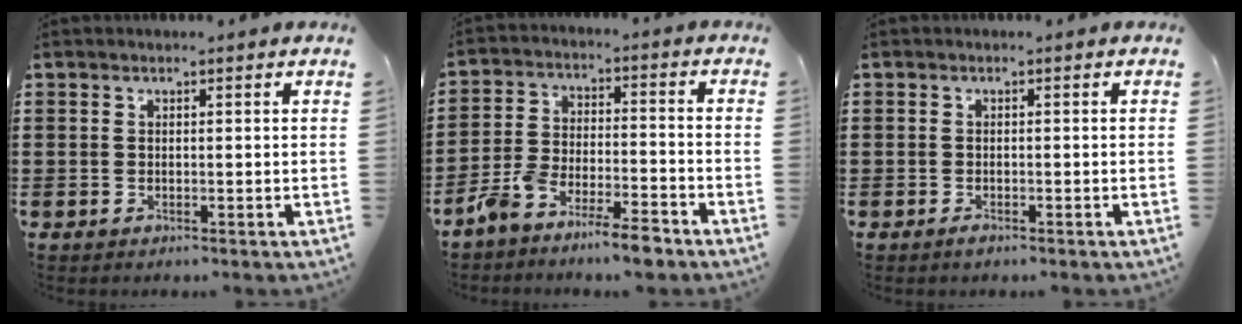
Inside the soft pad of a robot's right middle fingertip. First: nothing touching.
{"total": 7.3, "force": [-6.6, 0.7, 3.1], "torque": [-0.066, 0.004, -0.128]}
{"total": 0.8, "force": [-0.6, 0.3, 0.4], "torque": [-0.010, -0.005, -0.010]}